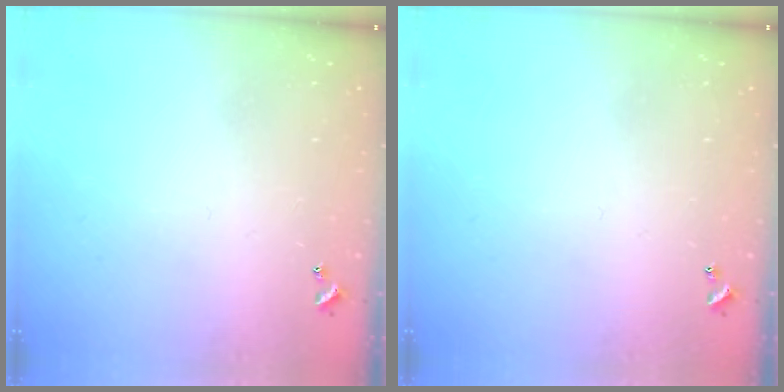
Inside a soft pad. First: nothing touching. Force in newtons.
{"total": 0.0}